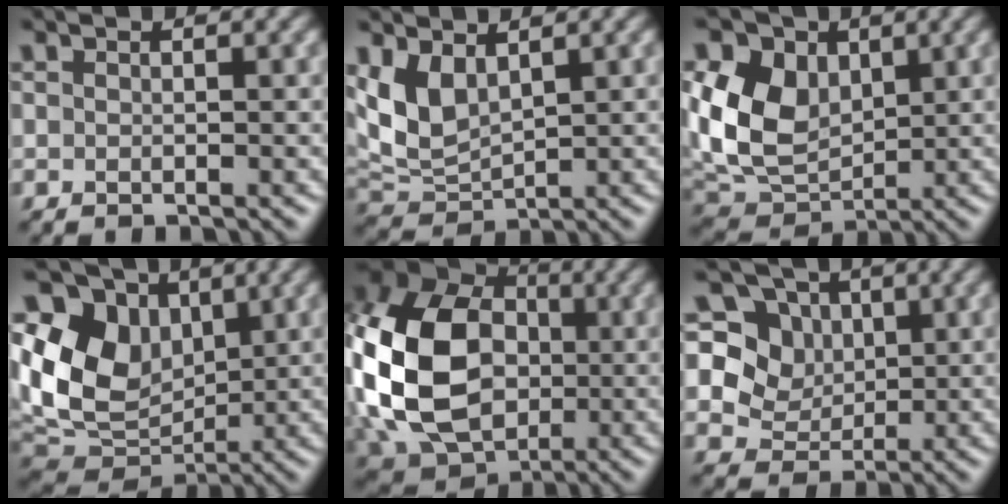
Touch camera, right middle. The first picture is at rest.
{"total": 4.7, "force": [1.6, 2.8, 3.4], "torque": [-0.079, -0.004, 0.038]}
{"total": 10.3, "force": [2.0, 7.6, 6.7], "torque": [-0.177, 0.008, 0.039]}
{"total": 11.8, "force": [2.6, 9.0, 7.2], "torque": [-0.164, 0.005, 0.040]}
{"total": 16.1, "force": [-0.9, 12.1, 10.6], "torque": [-0.254, -0.003, -0.025]}
{"total": 7.1, "force": [2.4, 6.1, 2.8], "torque": [-0.049, 0.003, 0.031]}